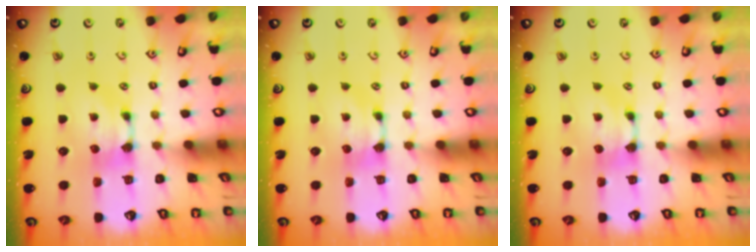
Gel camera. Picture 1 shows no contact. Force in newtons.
{"total": 0.0}
{"total": 0.0}